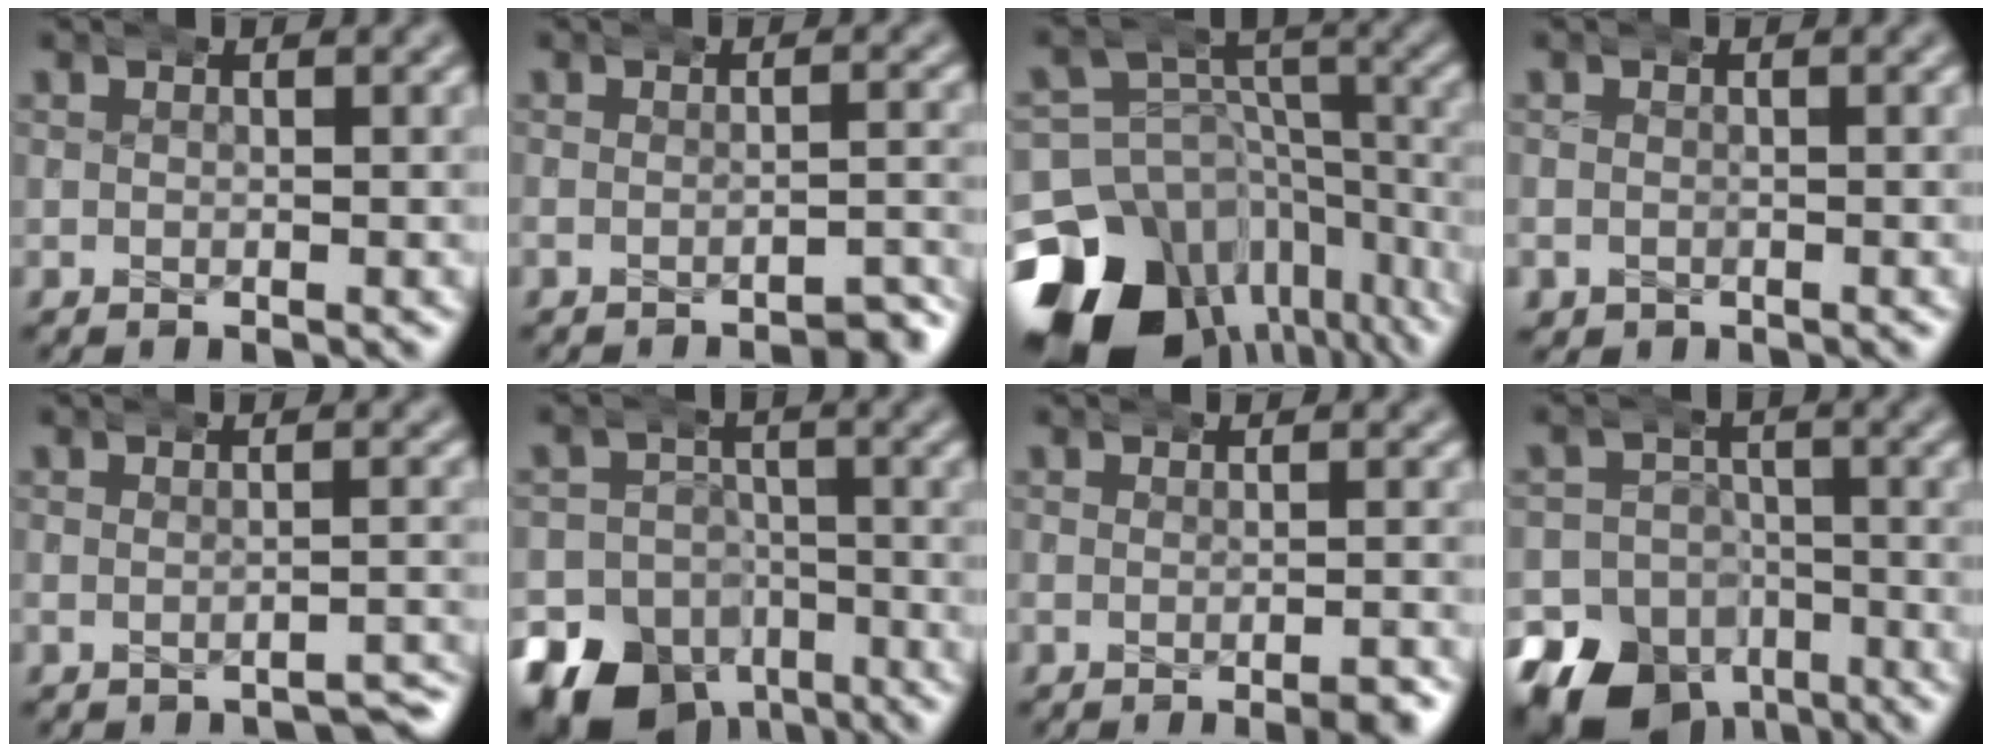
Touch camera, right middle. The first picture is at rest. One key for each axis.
{"total": 3.2, "fx": -3.1, "fy": 0.2, "fz": 1.0, "tx": -0.008, "ty": 0.002, "tz": -0.052}
{"total": 18.3, "fx": -9.9, "fy": 12.6, "fz": 8.7, "tx": -0.122, "ty": -0.069, "tz": -0.142}
{"total": 1.1, "fx": -0.2, "fy": 1.1, "fz": 0.1, "tx": -0.005, "ty": -0.002, "tz": -0.001}
{"total": 2.8, "fx": -2.8, "fy": 0.1, "fz": 0.4, "tx": -0.004, "ty": 0.002, "tz": -0.048}
{"total": 16.4, "fx": -9.3, "fy": 12.4, "fz": 5.3, "tx": -0.084, "ty": -0.062, "tz": -0.153}
{"total": 1.9, "fx": -1.5, "fy": 0.0, "fz": 1.2, "tx": -0.005, "ty": 0.006, "tz": -0.030}
{"total": 16.6, "fx": -9.5, "fy": 12.6, "fz": 5.3, "tx": -0.086, "ty": -0.064, "tz": -0.154}